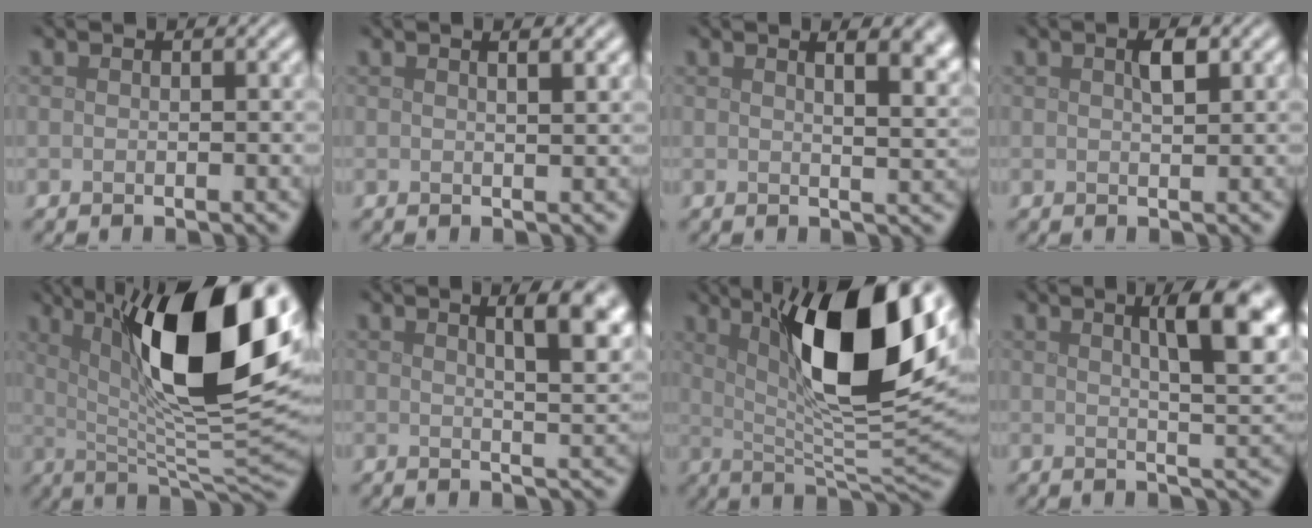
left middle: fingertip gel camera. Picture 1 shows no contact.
{"total": 2.1, "force": [1.2, 0.7, 1.5], "torque": [-0.013, 0.007, 0.003]}
{"total": 7.3, "force": [3.8, 3.3, 5.3], "torque": [-0.023, 0.033, 0.029]}
{"total": 1.5, "force": [0.7, 0.4, 1.2], "torque": [-0.025, 0.002, 0.013]}
{"total": 16.0, "force": [5.4, 5.1, 14.2], "torque": [-0.216, 0.000, 0.082]}
{"total": 6.6, "force": [3.1, 2.1, 5.5], "torque": [-0.040, 0.018, 0.037]}
{"total": 13.6, "force": [4.8, 3.9, 12.1], "torque": [-0.184, 0.002, 0.079]}
{"total": 8.1, "force": [3.2, 2.1, 7.2], "torque": [-0.073, 0.016, 0.044]}